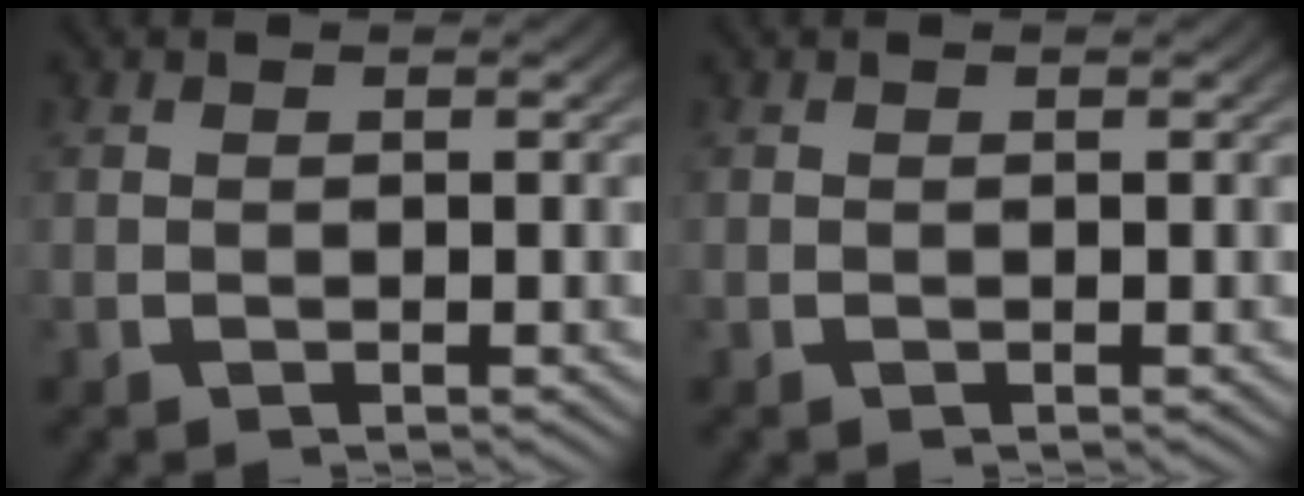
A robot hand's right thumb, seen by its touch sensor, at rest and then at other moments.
{"total": 0.0}